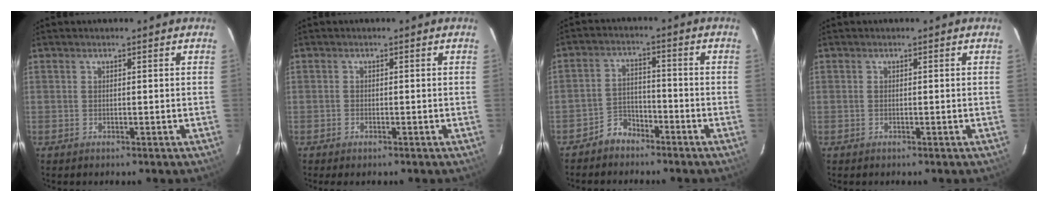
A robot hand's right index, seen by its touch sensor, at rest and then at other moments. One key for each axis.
{"total": 0.9, "fx": -0.7, "fy": 0.4, "fz": 0.3, "tx": -0.008, "ty": -0.002, "tz": -0.015}
{"total": 4.8, "fx": -4.0, "fy": 2.6, "fz": 0.8, "tx": -0.022, "ty": 0.018, "tz": -0.070}
{"total": 0.0}